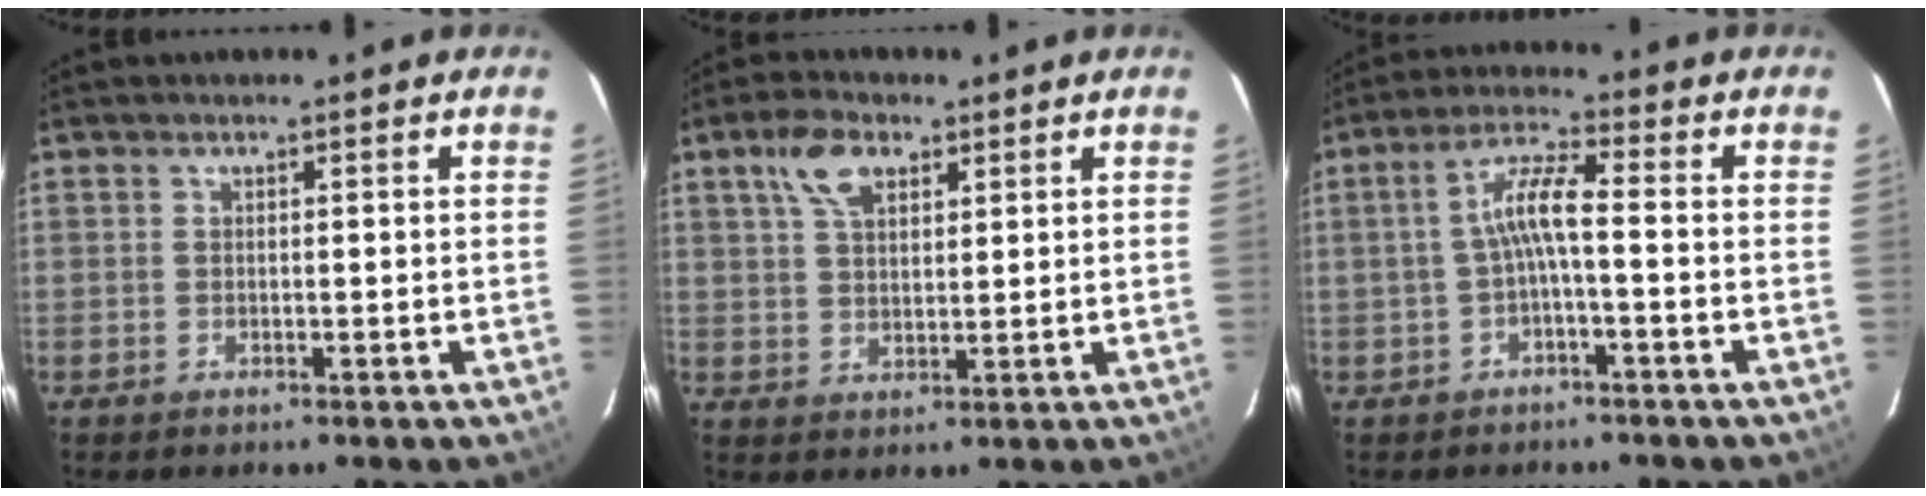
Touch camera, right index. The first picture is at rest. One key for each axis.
{"total": 6.7, "fx": 3.5, "fy": 3.6, "fz": 4.4, "tx": -0.085, "ty": 0.018, "tz": 0.066}
{"total": 5.5, "fx": -1.3, "fy": 0.6, "fz": 5.3, "tx": -0.115, "ty": 0.015, "tz": -0.023}